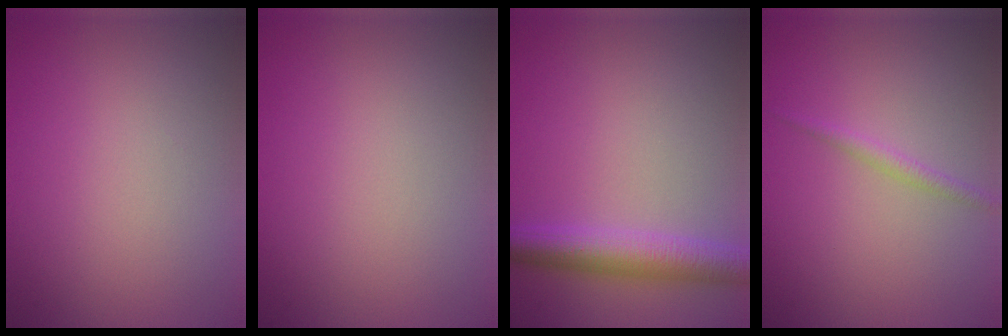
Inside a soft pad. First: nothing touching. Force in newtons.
{"total": 0.0}
{"total": 4.5, "press": 4.5, "slide": 0.1}
{"total": 1.2, "press": 1.2, "slide": 0.0}